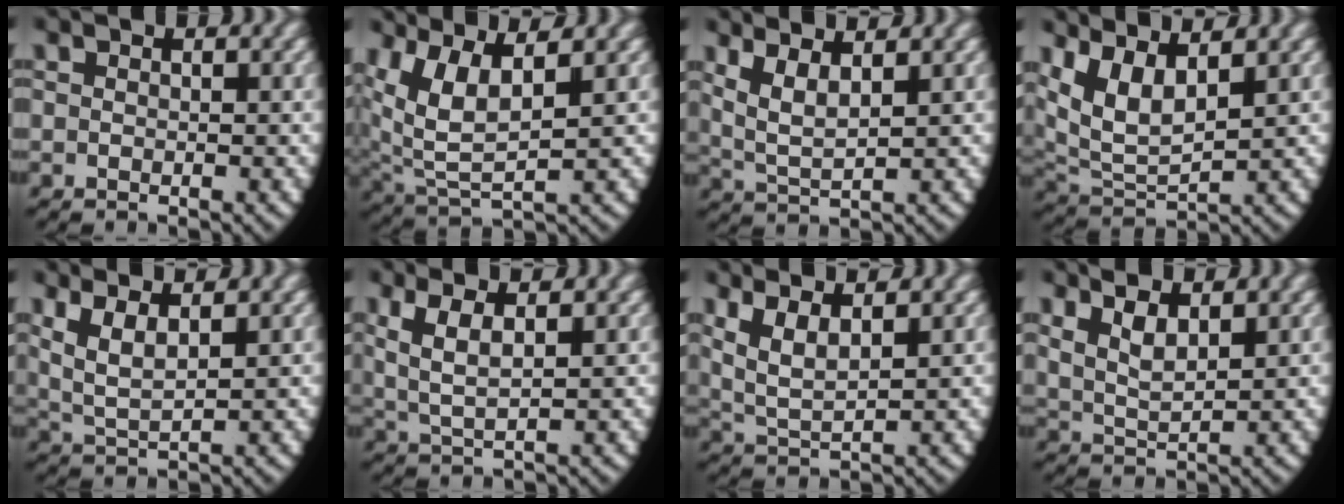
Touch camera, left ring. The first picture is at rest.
{"total": 8.7, "force": [2.7, 5.8, 5.9], "torque": [-0.160, -0.022, 0.053]}
{"total": 5.9, "force": [2.1, 4.0, 3.9], "torque": [-0.105, -0.007, 0.033]}
{"total": 10.7, "force": [3.0, 8.3, 6.1], "torque": [-0.187, -0.032, 0.055]}
{"total": 6.0, "force": [2.0, 4.0, 4.0], "torque": [-0.110, -0.007, 0.034]}
{"total": 4.6, "force": [1.4, 2.5, 3.6], "torque": [-0.097, -0.007, 0.031]}
{"total": 6.7, "force": [2.1, 4.7, 4.2], "torque": [-0.118, -0.008, 0.035]}
{"total": 5.8, "force": [2.2, 4.1, 3.4], "torque": [-0.082, -0.004, 0.031]}